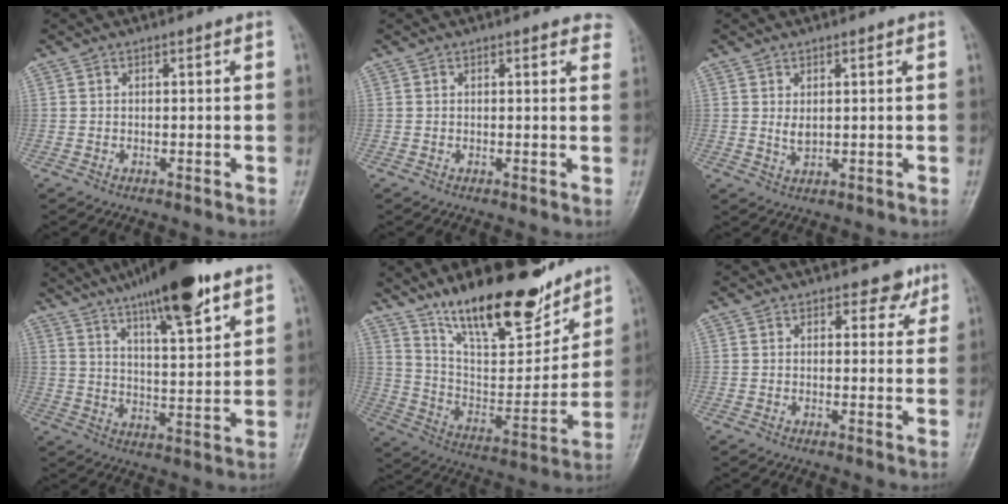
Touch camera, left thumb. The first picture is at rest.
{"total": 3.4, "force": [2.8, 1.4, 1.2], "torque": [0.014, -0.008, 0.013]}
{"total": 2.5, "force": [0.8, 1.4, 1.9], "torque": [-0.027, -0.009, 0.018]}
{"total": 18.8, "force": [12.3, 4.3, 13.5], "torque": [-0.195, -0.047, 0.198]}
{"total": 22.0, "force": [16.1, 7.3, 13.0], "torque": [-0.161, -0.090, 0.275]}
{"total": 3.4, "force": [2.4, 2.2, 0.8], "torque": [0.017, -0.013, 0.025]}